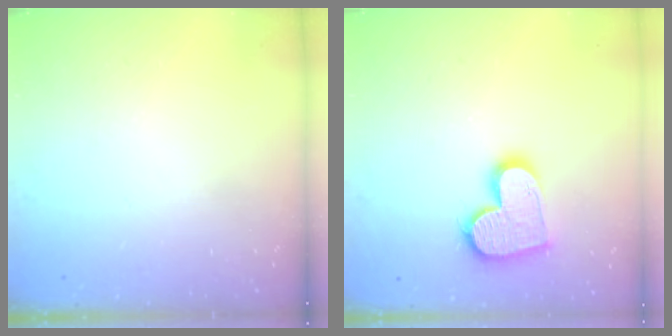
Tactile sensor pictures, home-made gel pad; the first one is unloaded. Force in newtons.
{"total": 15.2, "press": 15.1, "slide": 1.2}